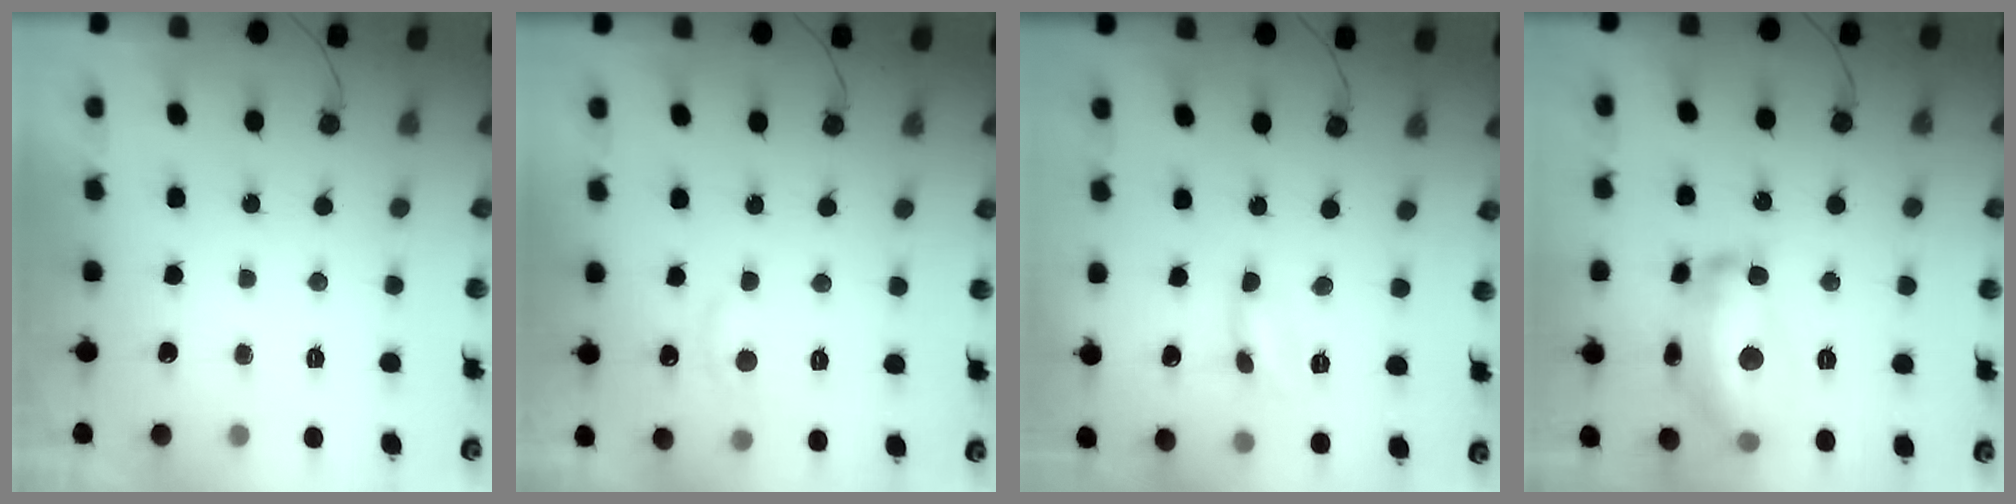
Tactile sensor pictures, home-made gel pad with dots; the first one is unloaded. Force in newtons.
{"total": 5.3, "press": 5.2, "slide": 0.7}
{"total": 1.6, "press": 1.6, "slide": 0.1}
{"total": 17.3, "press": 17.3, "slide": 0.9}